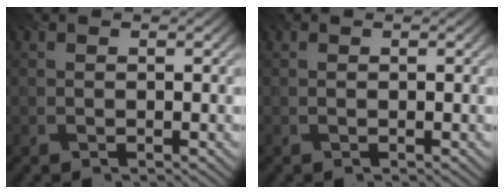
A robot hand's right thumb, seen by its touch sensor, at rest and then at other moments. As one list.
[{"total": 0.0}]